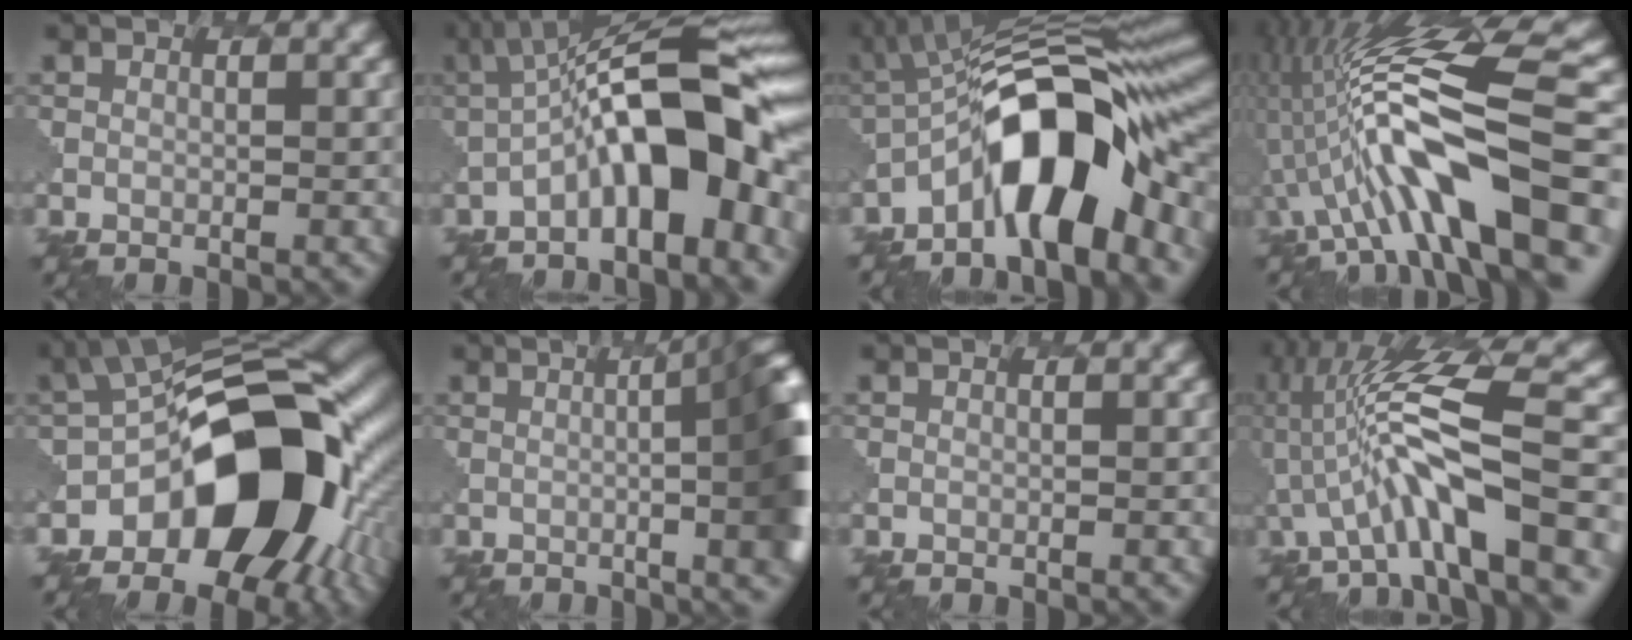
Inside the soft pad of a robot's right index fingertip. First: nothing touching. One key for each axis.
{"total": 11.7, "fx": -2.5, "fy": 3.0, "fz": 11.0, "tx": -0.173, "ty": 0.025, "tz": -0.051}
{"total": 10.8, "fx": -4.6, "fy": 2.8, "fz": 9.3, "tx": -0.142, "ty": 0.024, "tz": -0.090}
{"total": 11.9, "fx": -3.0, "fy": 3.4, "fz": 11.0, "tx": -0.189, "ty": 0.024, "tz": -0.057}
{"total": 14.8, "fx": -4.1, "fy": 9.2, "fz": 10.9, "tx": -0.121, "ty": 0.006, "tz": -0.087}
{"total": 11.4, "fx": 0.2, "fy": 3.1, "fz": 10.9, "tx": -0.082, "ty": 0.016, "tz": -0.002}
{"total": 0.0}
{"total": 9.1, "fx": -1.9, "fy": 1.6, "fz": 8.8, "tx": -0.166, "ty": 0.026, "tz": -0.042}